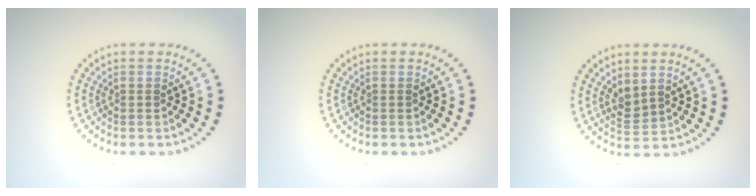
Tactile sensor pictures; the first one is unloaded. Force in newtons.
{"total": 0.0}
{"total": 1.7, "press": 1.5, "slide": 0.8}